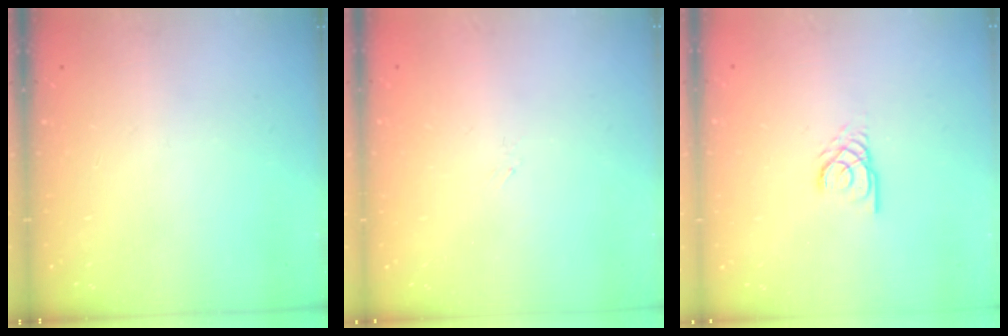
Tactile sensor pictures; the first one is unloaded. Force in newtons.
{"total": 1.5, "press": 1.4, "slide": 0.3}
{"total": 2.9, "press": 2.9, "slide": 0.2}